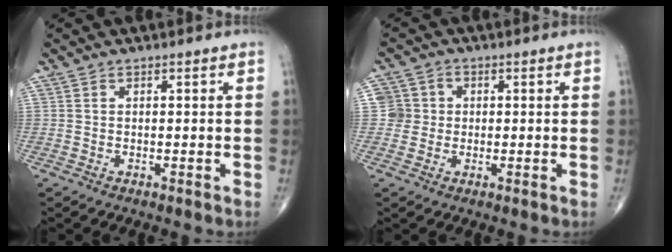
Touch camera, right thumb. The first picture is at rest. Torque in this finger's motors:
{"motor_torque": [0.00, -0.15, 0.17, 0.11, -0.01]}